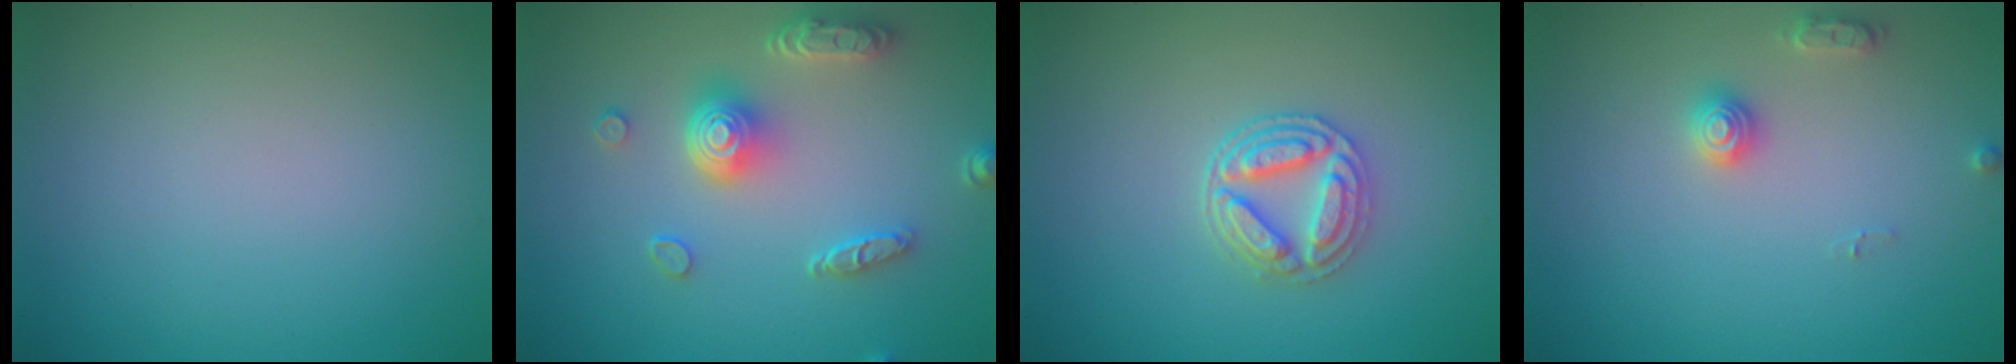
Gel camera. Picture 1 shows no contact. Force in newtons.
{"total": 4.9, "press": 4.0, "slide": 3.0}
{"total": 3.7, "press": 3.3, "slide": 1.7}
{"total": 2.0, "press": 2.0, "slide": 0.3}